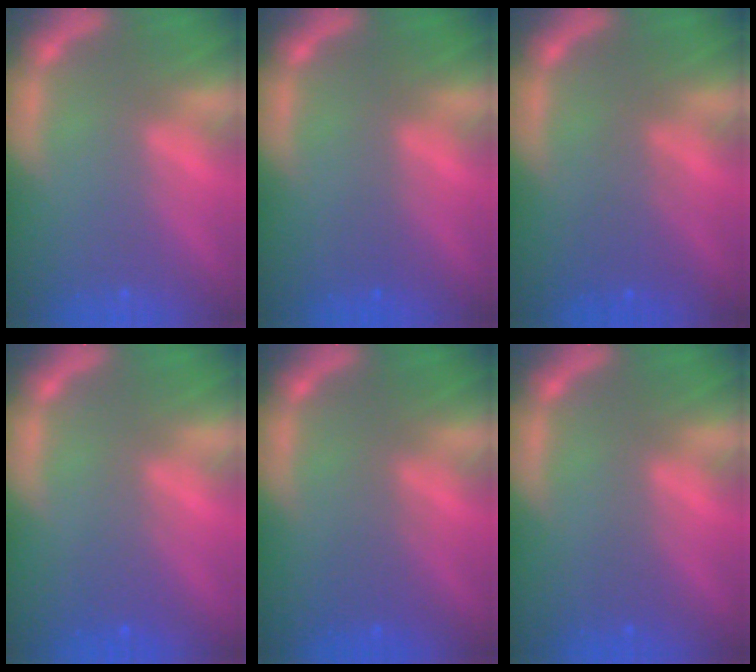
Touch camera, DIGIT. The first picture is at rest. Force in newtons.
{"total": 0.9}
{"total": 2.5}
{"total": 2.0}
{"total": 2.0}
{"total": 0.9}